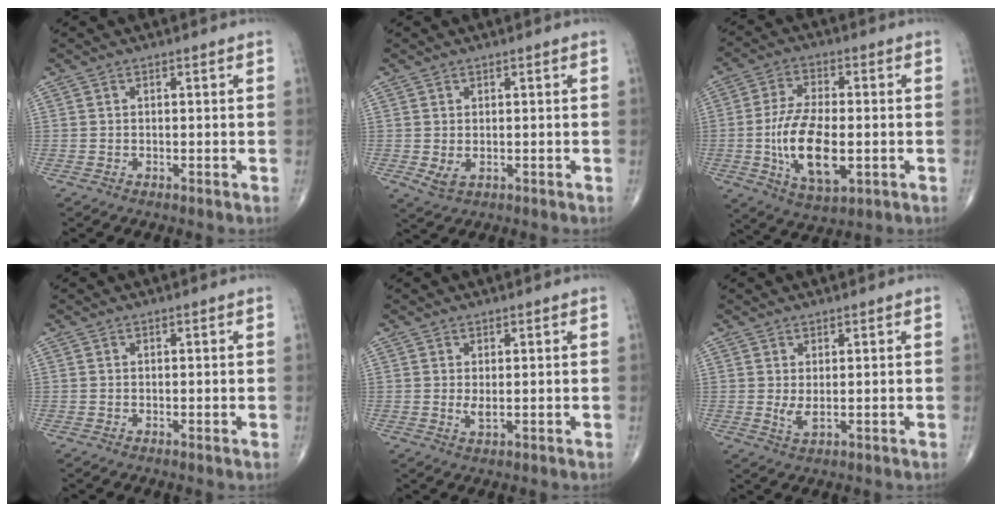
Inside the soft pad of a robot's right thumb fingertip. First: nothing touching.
{"total": 2.5, "force": [-0.1, 1.6, 1.9], "torque": [-0.037, -0.005, 0.005]}
{"total": 14.2, "force": [-2.3, 6.6, 12.3], "torque": [-0.229, -0.005, -0.036]}
{"total": 0.0}
{"total": 1.7, "force": [0.3, 0.6, 1.6], "torque": [-0.032, -0.007, 0.008]}
{"total": 2.4, "force": [0.4, 0.9, 2.2], "torque": [-0.045, -0.010, 0.012]}